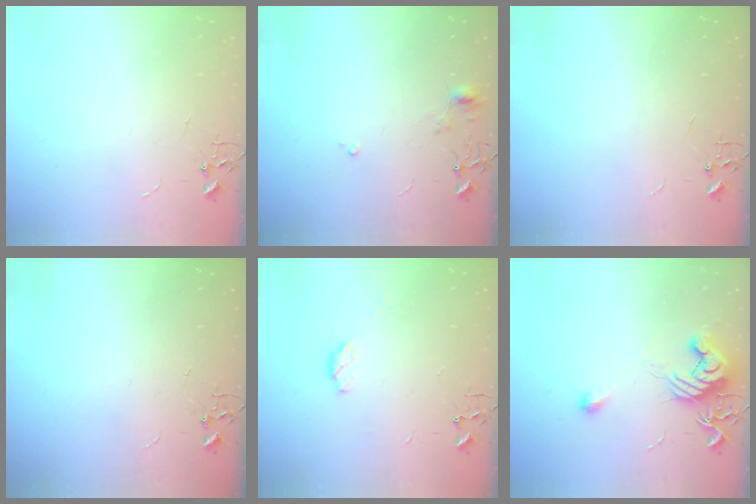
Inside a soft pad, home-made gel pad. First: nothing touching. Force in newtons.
{"total": 5.8, "press": 5.8, "slide": 0.6}
{"total": 0.0}
{"total": 0.0}
{"total": 4.8, "press": 4.8, "slide": 0.3}
{"total": 12.4, "press": 12.3, "slide": 1.0}